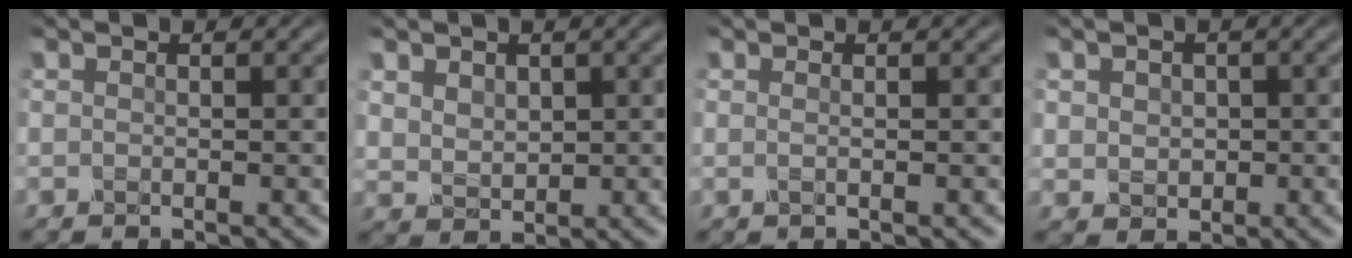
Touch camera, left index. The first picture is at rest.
{"total": 2.3, "force": [1.0, 1.8, 1.2], "torque": [-0.029, -0.006, 0.023]}
{"total": 0.7, "force": [0.1, 0.2, 0.6], "torque": [-0.011, -0.001, -0.002]}
{"total": 2.3, "force": [0.4, 2.1, 1.1], "torque": [-0.020, 0.001, 0.004]}